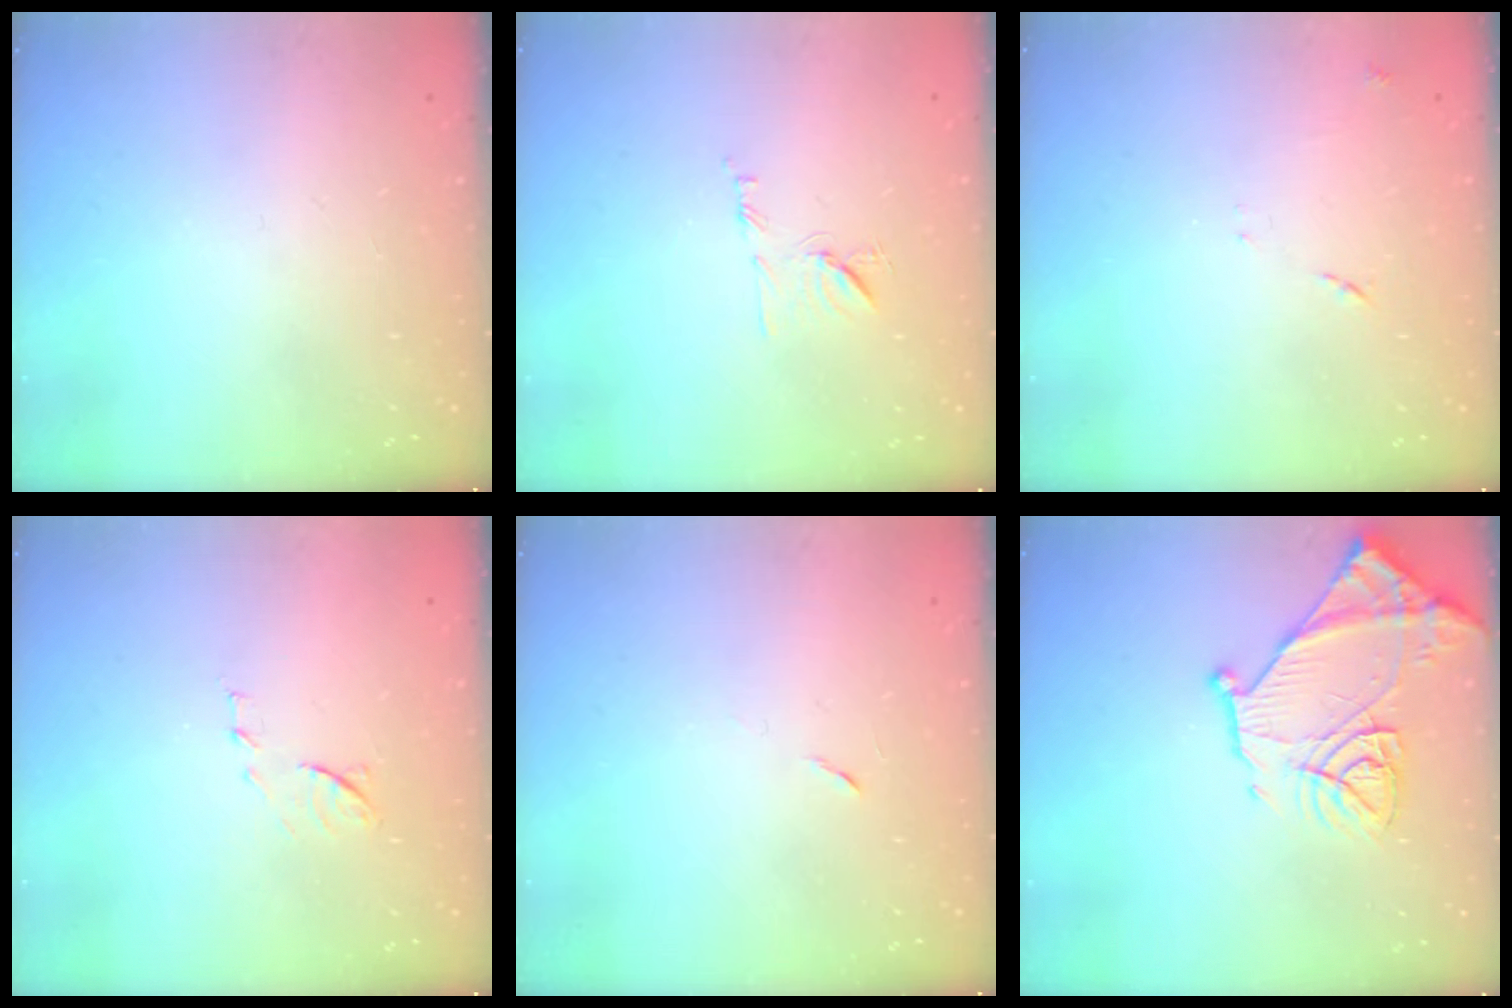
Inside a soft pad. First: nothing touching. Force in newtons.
{"total": 7.5, "press": 7.5, "slide": 0.8}
{"total": 8.5, "press": 8.5, "slide": 0.7}
{"total": 7.9, "press": 7.9, "slide": 0.7}
{"total": 5.2, "press": 4.8, "slide": 2.1}
{"total": 14.6, "press": 14.6, "slide": 1.0}